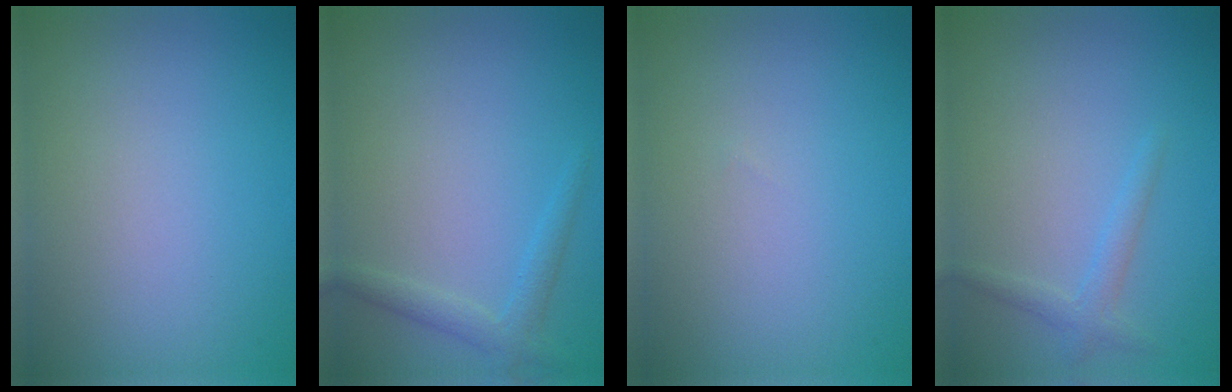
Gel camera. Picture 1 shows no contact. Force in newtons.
{"total": 1.8, "press": 1.7, "slide": 0.1}
{"total": 0.0}
{"total": 1.5, "press": 1.5, "slide": 0.1}